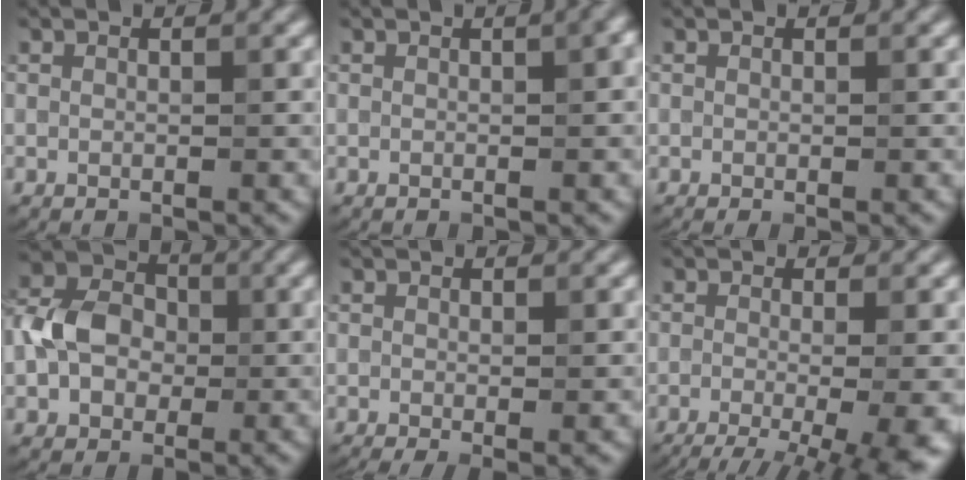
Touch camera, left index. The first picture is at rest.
{"total": 2.6, "force": [0.3, 0.8, 2.4], "torque": [-0.015, 0.004, 0.000]}
{"total": 0.5, "force": [-0.1, 0.1, 0.5], "torque": [-0.007, -0.005, -0.003]}
{"total": 5.7, "force": [-0.4, 4.5, 3.4], "torque": [-0.065, 0.011, -0.019]}
{"total": 1.7, "force": [-0.3, 0.3, 1.6], "torque": [-0.028, -0.012, -0.007]}
{"total": 13.5, "force": [-5.6, 5.6, 11.0], "torque": [-0.119, -0.013, -0.054]}